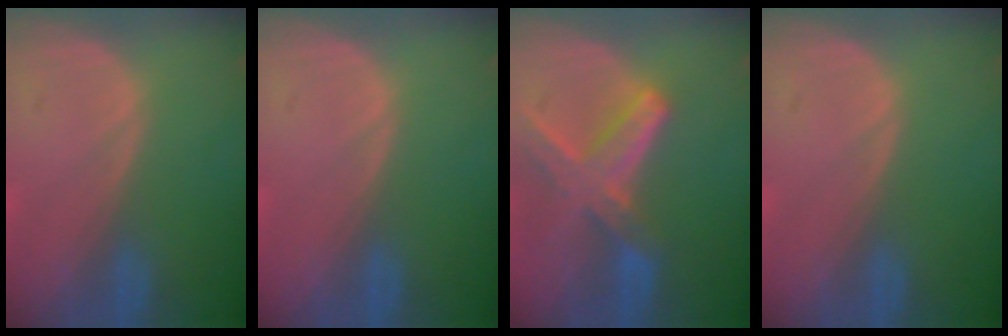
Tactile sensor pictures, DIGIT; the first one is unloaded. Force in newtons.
{"total": 0.0}
{"total": 8.3, "press": 7.3, "slide": 4.0}
{"total": 0.0}